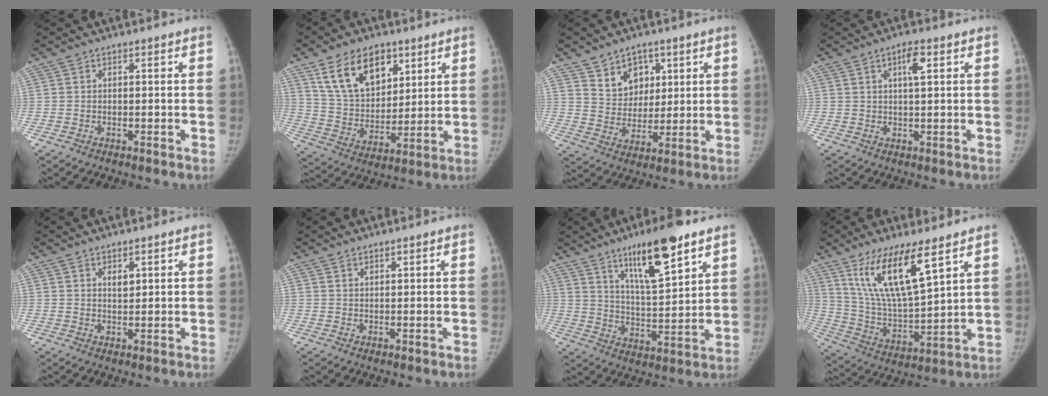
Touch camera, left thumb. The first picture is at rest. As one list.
[{"total": 15.3, "force": [8.3, 9.4, 8.8], "torque": [-0.117, -0.038, 0.163]}, {"total": 8.7, "force": [4.6, 6.7, 3.1], "torque": [-0.011, -0.028, 0.088]}, {"total": 3.7, "force": [1.5, 1.0, 3.3], "torque": [-0.054, -0.001, 0.026]}, {"total": 2.0, "force": [1.2, 0.9, 1.4], "torque": [-0.015, -0.010, 0.024]}, {"total": 1.0, "force": [0.9, 0.2, 0.3], "torque": [-0.002, -0.006, 0.016]}, {"total": 15.5, "force": [9.4, 3.5, 11.8], "torque": [-0.179, -0.052, 0.162]}, {"total": 16.2, "force": [9.3, 4.1, 12.6], "torque": [-0.229, -0.051, 0.191]}]